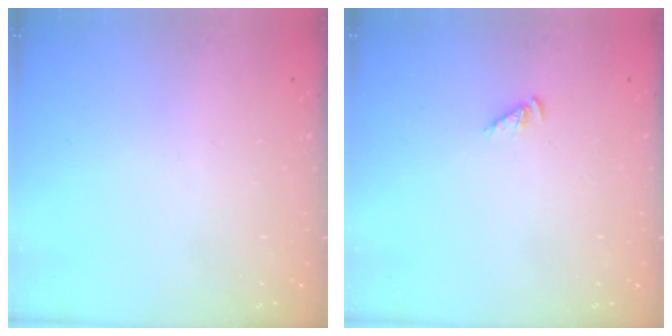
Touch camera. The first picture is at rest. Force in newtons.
{"total": 2.4, "press": 2.4, "slide": 0.5}